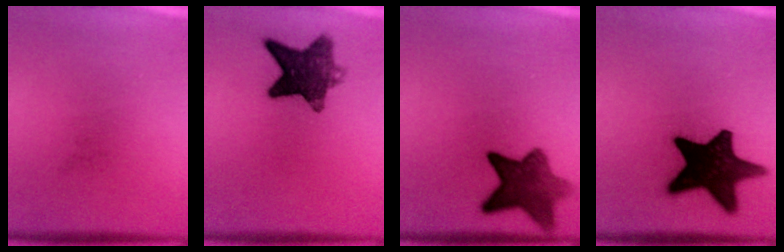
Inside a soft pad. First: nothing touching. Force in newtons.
{"total": 9.5}
{"total": 9.0}
{"total": 18.1}